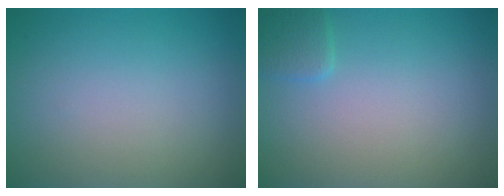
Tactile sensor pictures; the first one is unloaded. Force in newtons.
{"total": 1.3, "press": 1.3, "slide": 0.1}